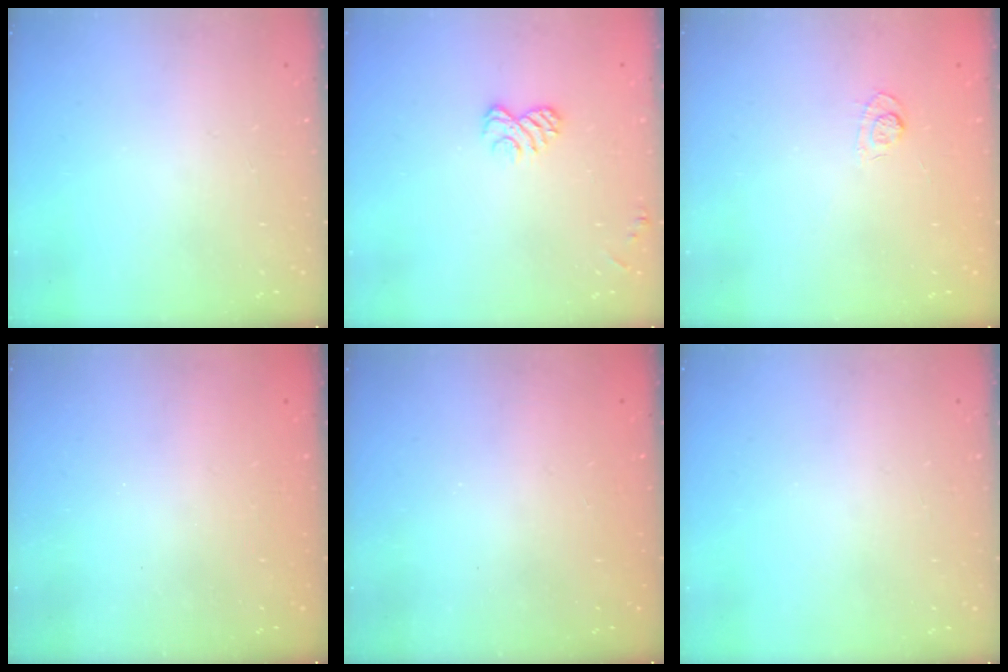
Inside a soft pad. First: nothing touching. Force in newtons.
{"total": 6.1, "press": 5.9, "slide": 1.4}
{"total": 3.5, "press": 3.1, "slide": 1.6}
{"total": 2.4, "press": 2.3, "slide": 0.8}
{"total": 2.6, "press": 2.4, "slide": 0.8}
{"total": 0.0}